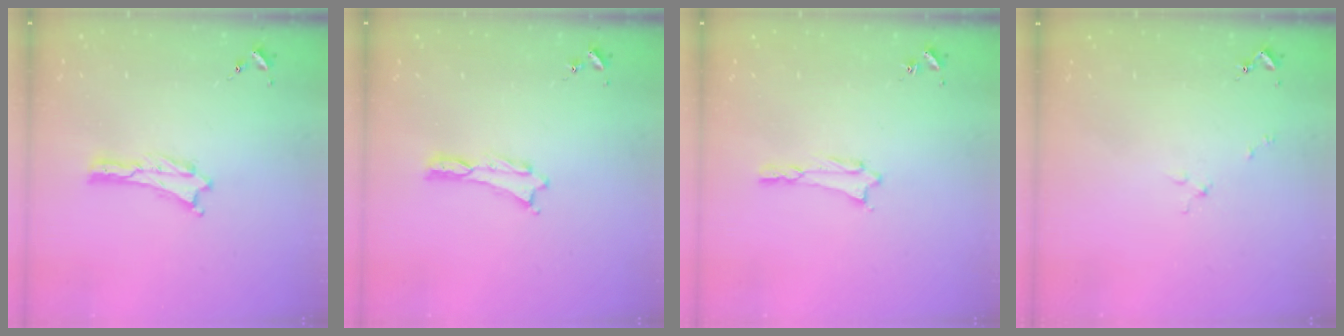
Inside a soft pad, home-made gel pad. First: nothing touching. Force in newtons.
{"total": 0.0}
{"total": 0.7, "press": 0.7, "slide": 0.1}
{"total": 1.7, "press": 1.7, "slide": 0.3}